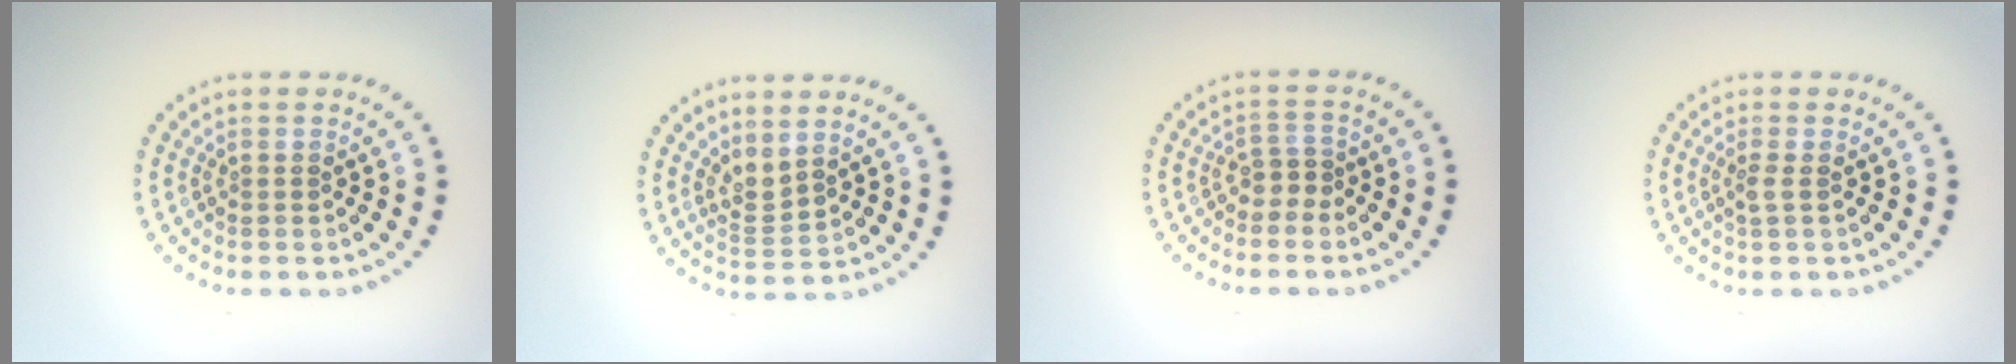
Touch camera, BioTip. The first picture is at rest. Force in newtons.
{"total": 2.0, "press": 1.3, "slide": 1.5}
{"total": 1.6, "press": 1.2, "slide": 1.1}
{"total": 0.9, "press": 0.7, "slide": 0.5}